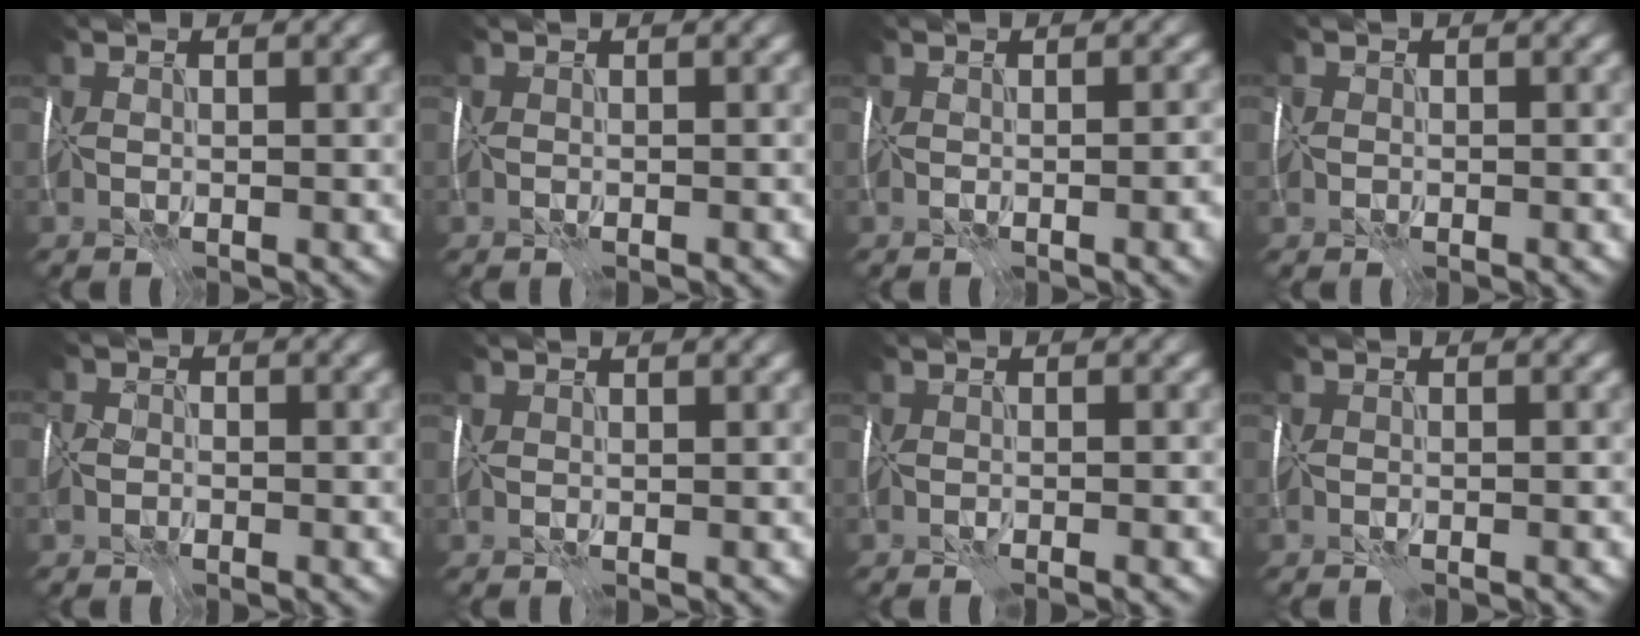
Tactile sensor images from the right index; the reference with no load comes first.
{"total": 0.0}
{"total": 3.7, "force": [-1.2, 1.1, 3.3], "torque": [-0.033, -0.013, -0.009]}
{"total": 0.7, "force": [-0.4, 0.6, -0.2], "torque": [0.010, 0.000, -0.011]}
{"total": 4.2, "force": [-2.4, 3.0, 1.7], "torque": [-0.016, 0.002, -0.065]}
{"total": 0.6, "force": [0.6, -0.1, -0.1], "torque": [-0.001, 0.000, 0.011]}
{"total": 1.6, "force": [-1.4, -0.3, 0.7], "torque": [-0.003, -0.012, -0.017]}
{"total": 1.0, "force": [-0.9, -0.4, 0.3], "torque": [0.004, -0.013, -0.014]}